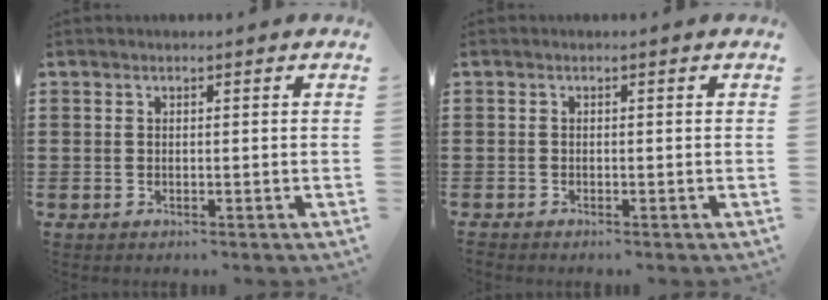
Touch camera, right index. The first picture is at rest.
{"total": 0.7, "force": [-0.7, -0.2, 0.0], "torque": [-0.001, -0.004, -0.014]}